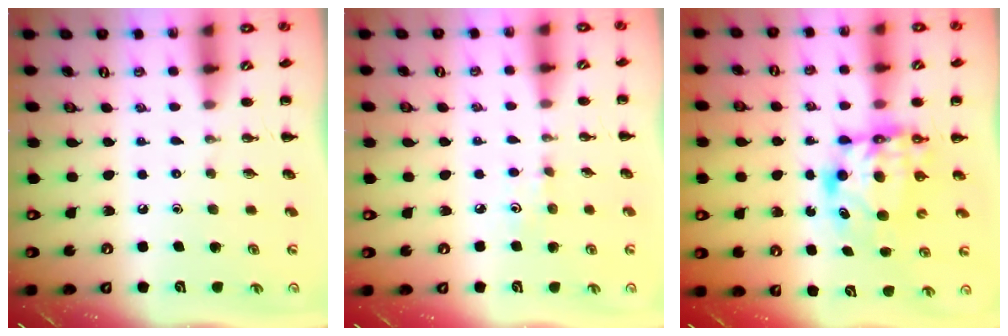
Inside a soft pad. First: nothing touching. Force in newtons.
{"total": 4.2, "press": 3.9, "slide": 1.4}
{"total": 7.1, "press": 7.0, "slide": 1.2}